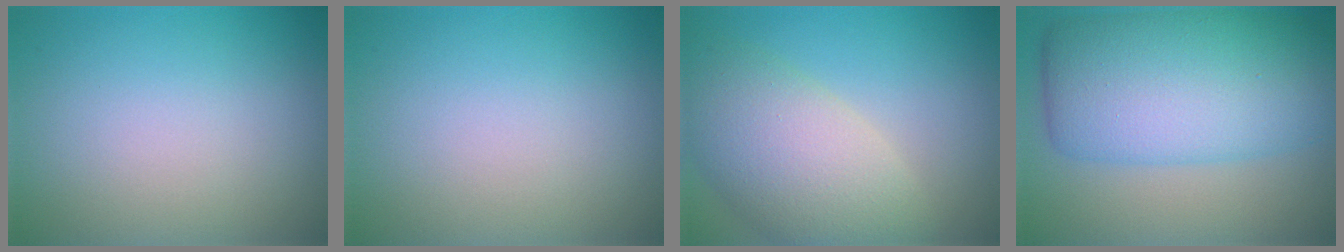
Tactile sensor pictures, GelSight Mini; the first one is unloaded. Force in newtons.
{"total": 0.0}
{"total": 7.9, "press": 7.8, "slide": 0.8}
{"total": 10.5, "press": 10.5, "slide": 0.1}